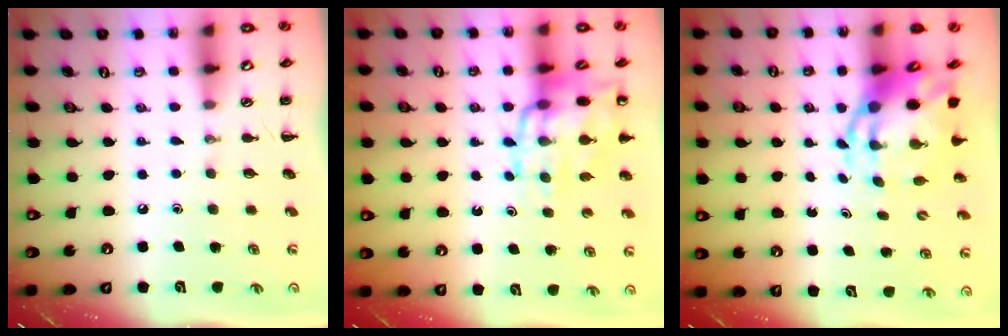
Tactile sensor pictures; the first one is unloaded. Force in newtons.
{"total": 15.2, "press": 14.8, "slide": 3.3}
{"total": 7.1, "press": 6.8, "slide": 2.1}